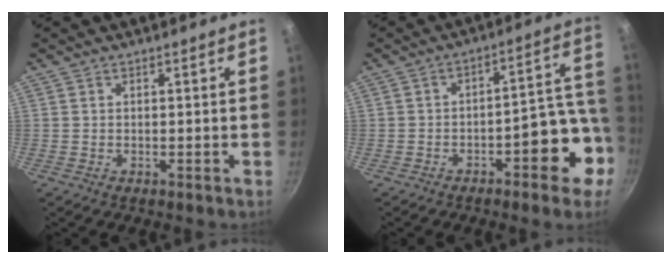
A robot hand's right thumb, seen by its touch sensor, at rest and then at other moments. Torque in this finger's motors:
{"motor_torque": [1.72, 1.56, 1.35, -0.65, 0.06]}